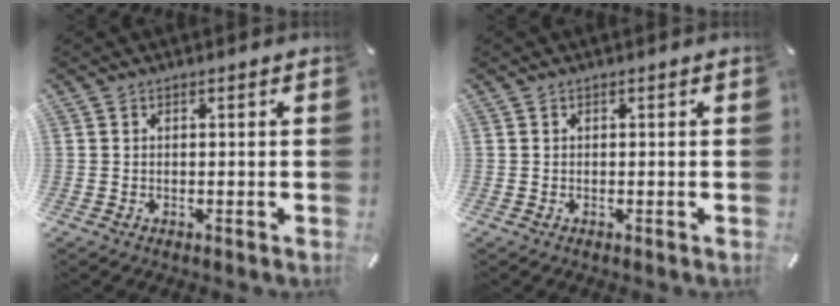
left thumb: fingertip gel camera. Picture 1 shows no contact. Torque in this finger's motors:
{"motor_torque": [-0.01, -0.01, -0.03, 0.03, 0.00]}